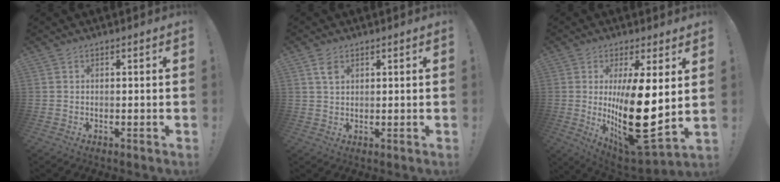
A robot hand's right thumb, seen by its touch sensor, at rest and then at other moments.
{"total": 2.9, "force": [1.5, 1.7, 1.8], "torque": [-0.024, -0.005, 0.026]}
{"total": 21.6, "force": [1.5, 8.3, 20.0], "torque": [-0.317, -0.049, 0.035]}